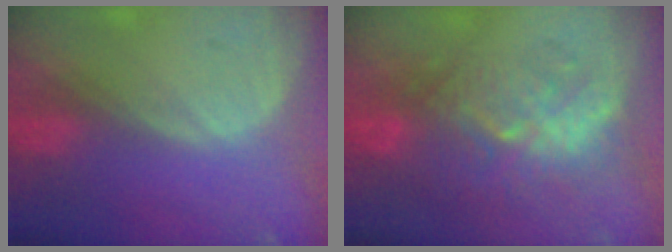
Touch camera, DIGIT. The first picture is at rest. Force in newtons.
{"total": 9.2, "press": 8.8, "slide": 2.6}